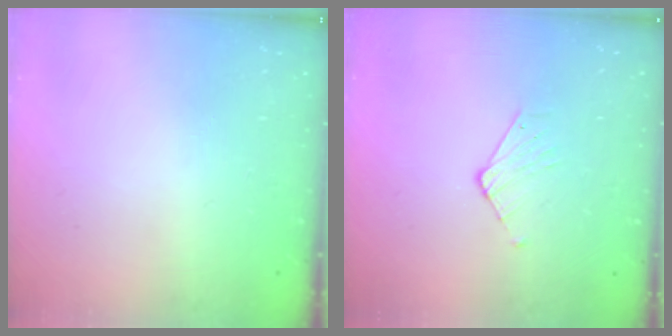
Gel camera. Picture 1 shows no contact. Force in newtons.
{"total": 4.1, "press": 4.1, "slide": 0.4}